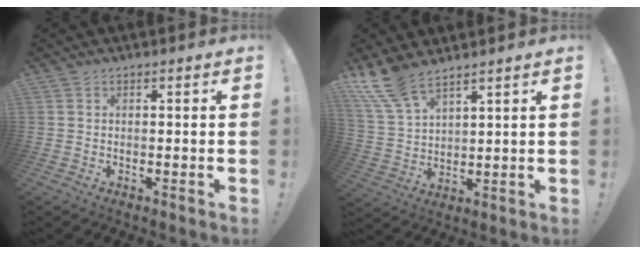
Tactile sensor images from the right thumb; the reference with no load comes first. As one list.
[{"total": 9.5, "force": [7.7, 3.2, 4.5], "torque": [-0.094, -0.039, 0.149]}]